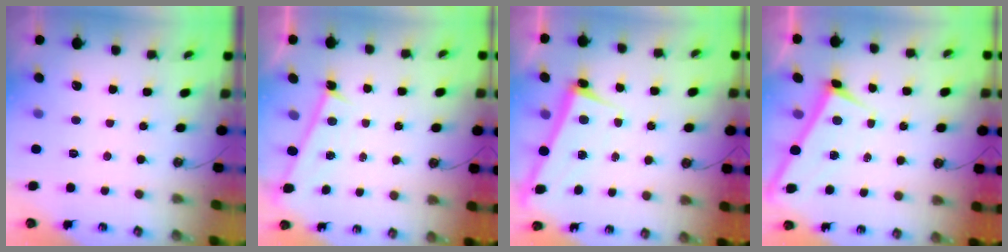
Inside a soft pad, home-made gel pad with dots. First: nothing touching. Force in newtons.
{"total": 1.4, "press": 1.1, "slide": 0.7}
{"total": 2.6, "press": 2.4, "slide": 0.9}
{"total": 1.7, "press": 1.7, "slide": 0.2}